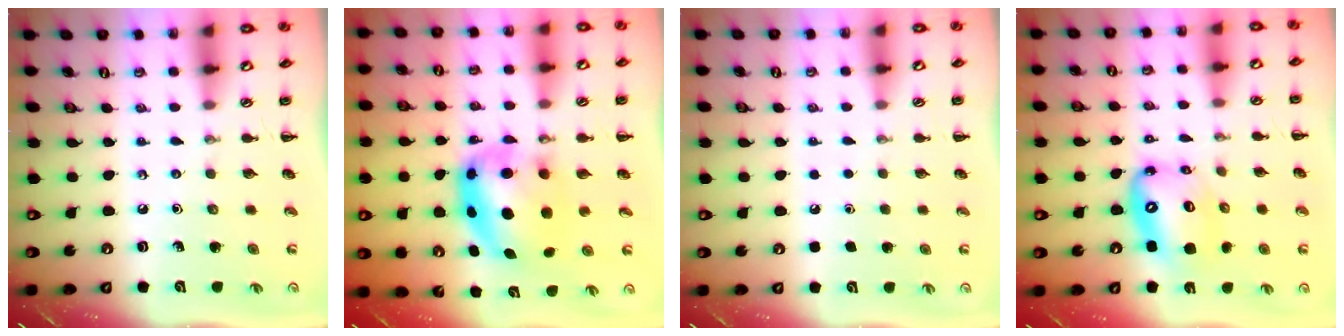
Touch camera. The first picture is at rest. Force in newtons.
{"total": 8.7, "press": 8.5, "slide": 2.0}
{"total": 1.7, "press": 1.7, "slide": 0.1}
{"total": 12.7, "press": 12.2, "slide": 3.6}